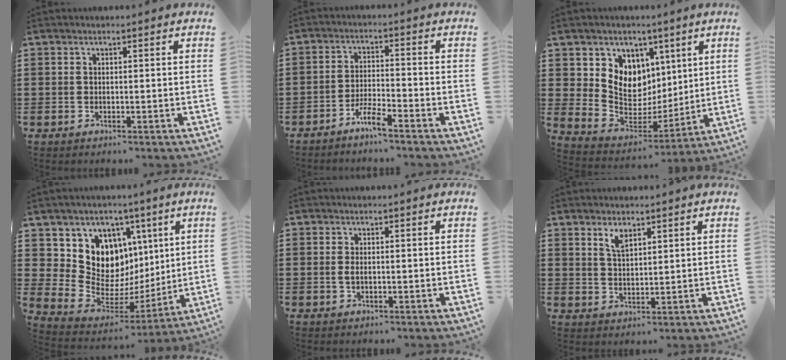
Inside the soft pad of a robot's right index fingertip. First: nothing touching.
{"total": 3.7, "force": [-3.3, 0.0, 1.9], "torque": [-0.043, 0.003, -0.065]}
{"total": 8.4, "force": [4.2, 7.1, 1.4], "torque": [-0.066, -0.048, 0.083]}
{"total": 10.7, "force": [4.2, 9.4, 2.9], "torque": [-0.080, -0.053, 0.087]}
{"total": 1.1, "force": [0.0, 0.3, 1.1], "torque": [-0.030, -0.004, -0.002]}
{"total": 2.8, "force": [2.1, 1.1, 1.6], "torque": [-0.036, 0.002, 0.039]}